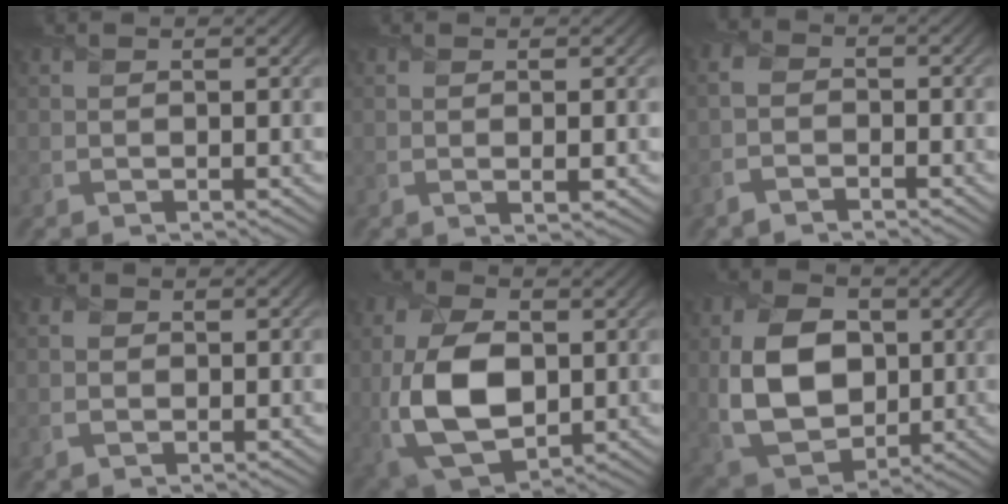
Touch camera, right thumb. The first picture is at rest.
{"total": 1.2, "force": [-0.1, 0.1, 1.2], "torque": [-0.023, -0.002, -0.002]}
{"total": 2.9, "force": [-2.0, 1.5, 1.6], "torque": [-0.037, -0.001, -0.052]}
{"total": 2.2, "force": [-0.6, 1.8, 1.1], "torque": [-0.022, 0.001, -0.015]}
{"total": 12.7, "force": [-0.9, 7.8, 9.9], "torque": [-0.234, -0.001, -0.018]}
{"total": 11.7, "force": [0.3, 8.5, 8.1], "torque": [-0.176, -0.005, 0.006]}